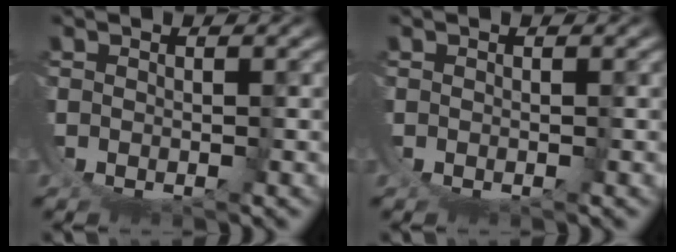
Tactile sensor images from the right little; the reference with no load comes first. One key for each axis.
{"total": 0.0}